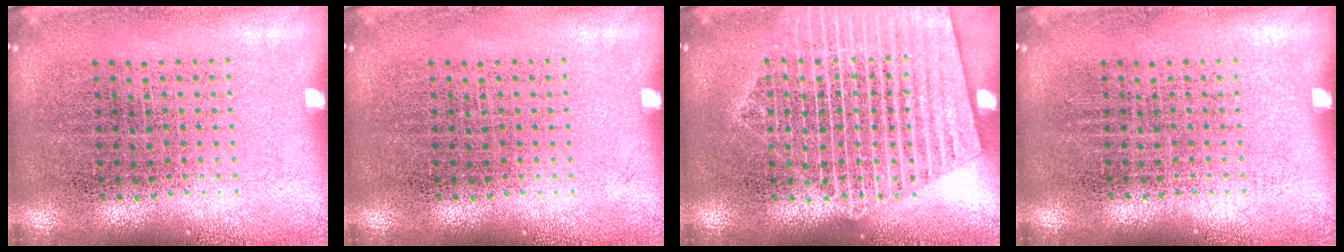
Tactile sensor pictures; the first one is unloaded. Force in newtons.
{"total": 0.0}
{"total": 3.9, "press": 3.8, "slide": 0.5}
{"total": 0.0}